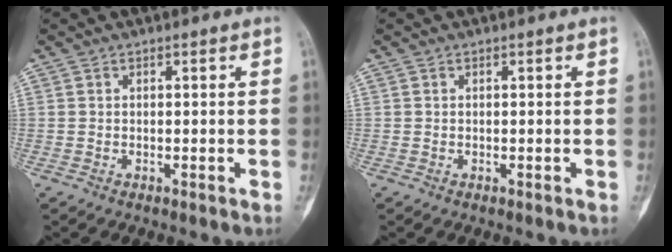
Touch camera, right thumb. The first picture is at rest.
{"total": 0.0}